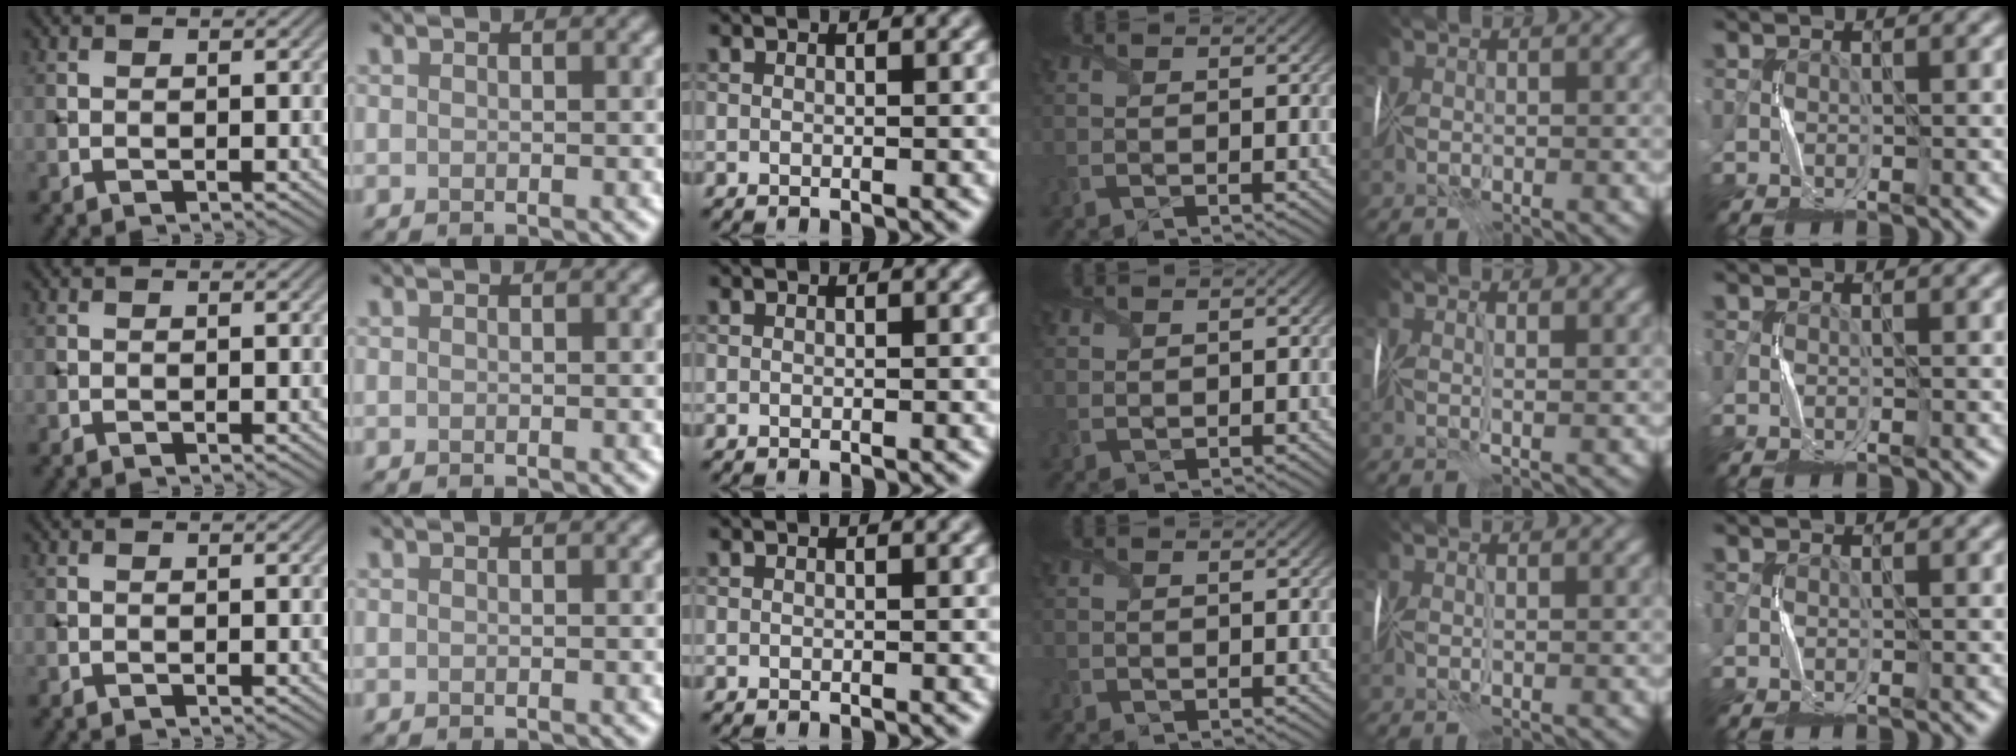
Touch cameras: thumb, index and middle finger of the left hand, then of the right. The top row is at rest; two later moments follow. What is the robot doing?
{"motion": "fold", "object": "wrapping paper"}